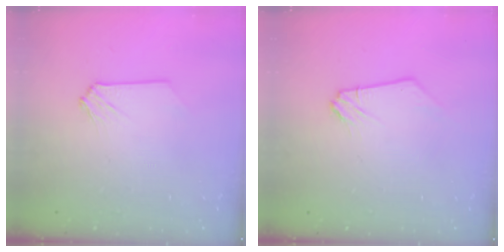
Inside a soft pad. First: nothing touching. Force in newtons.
{"total": 0.0}